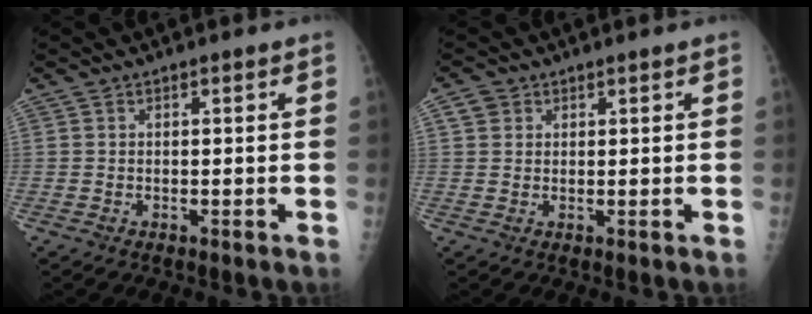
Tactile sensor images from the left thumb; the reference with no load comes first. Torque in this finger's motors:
{"motor_torque": [0.25, -0.02, 0.01, -0.10, 0.00]}